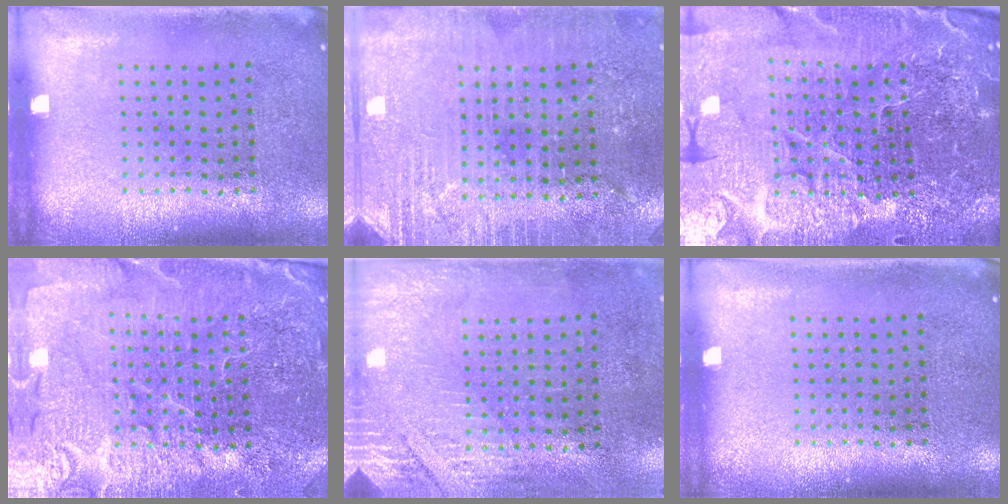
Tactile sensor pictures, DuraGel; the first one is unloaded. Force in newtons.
{"total": 3.0, "press": 2.9, "slide": 0.5}
{"total": 5.8, "press": 5.3, "slide": 2.4}
{"total": 4.6, "press": 4.3, "slide": 1.5}
{"total": 2.9, "press": 2.5, "slide": 1.5}
{"total": 0.0}